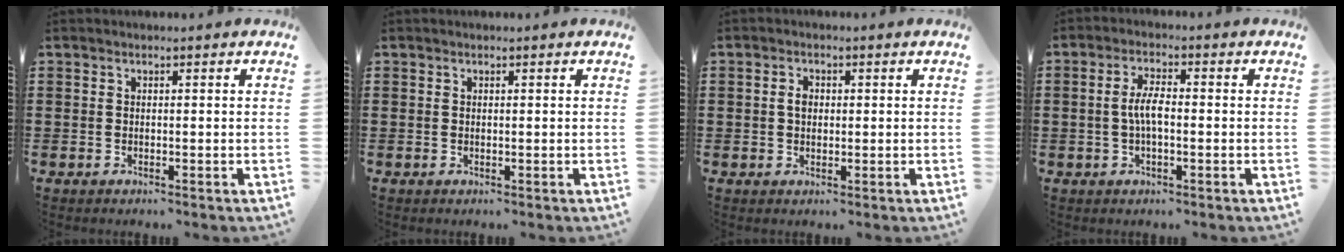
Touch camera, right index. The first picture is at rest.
{"total": 0.0}
{"total": 1.9, "force": [0.2, 1.3, 1.5], "torque": [-0.030, 0.007, 0.002]}
{"total": 4.1, "force": [-0.5, 1.3, 3.9], "torque": [-0.085, 0.001, -0.016]}